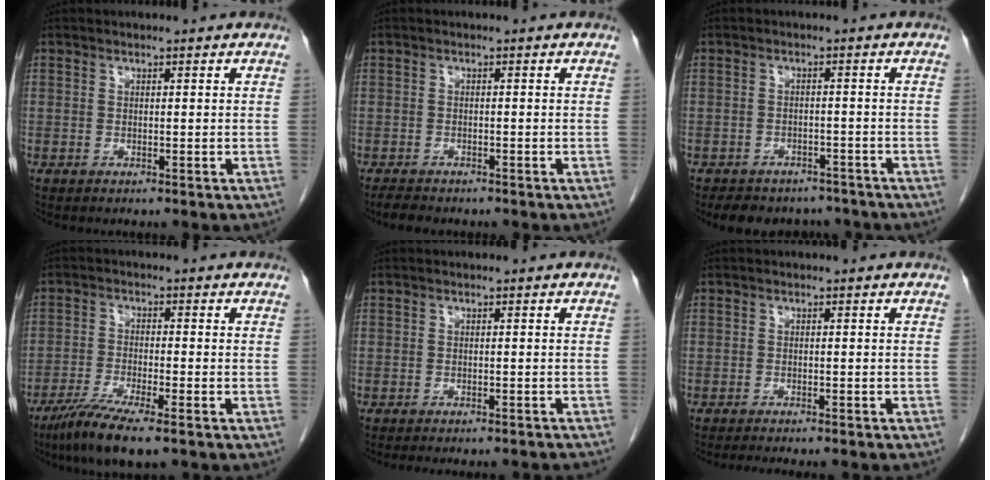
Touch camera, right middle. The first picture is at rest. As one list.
[{"total": 2.8, "force": [-2.4, 0.9, 1.1], "torque": [-0.025, -0.007, -0.036]}, {"total": 9.8, "force": [-8.3, 4.5, 2.4], "torque": [-0.033, 0.004, -0.102]}, {"total": 8.1, "force": [-5.7, 0.6, 5.7], "torque": [-0.104, -0.021, -0.098]}, {"total": 10.6, "force": [-9.9, 1.6, 3.7], "torque": [-0.037, -0.008, -0.105]}, {"total": 7.1, "force": [-6.3, 0.4, 3.3], "torque": [-0.030, -0.010, -0.081]}]